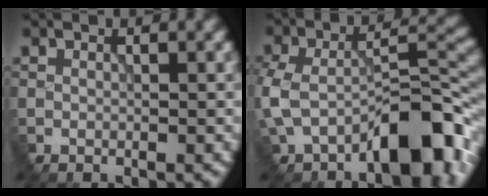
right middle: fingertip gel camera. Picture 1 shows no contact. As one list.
[{"total": 10.0, "force": [-4.6, 4.5, 7.6], "torque": [-0.123, 0.001, -0.087]}]